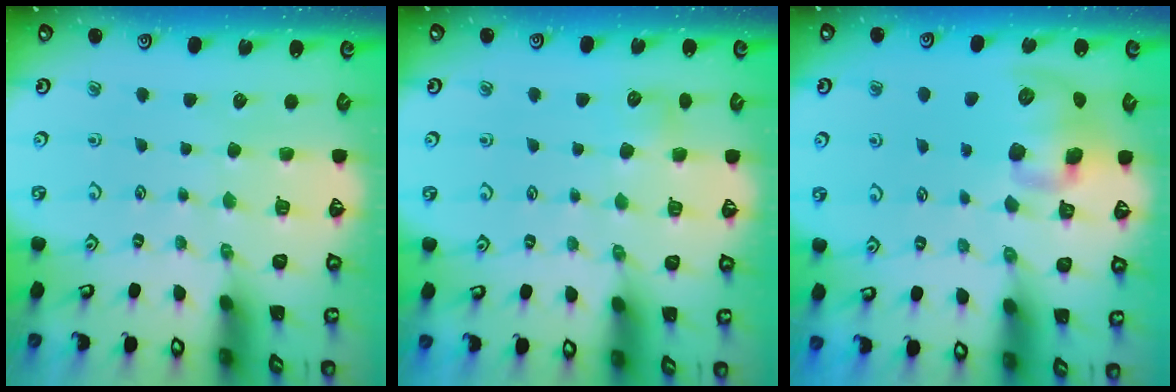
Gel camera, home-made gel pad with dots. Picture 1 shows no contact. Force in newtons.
{"total": 5.8, "press": 5.8, "slide": 0.7}
{"total": 13.0, "press": 12.8, "slide": 2.3}